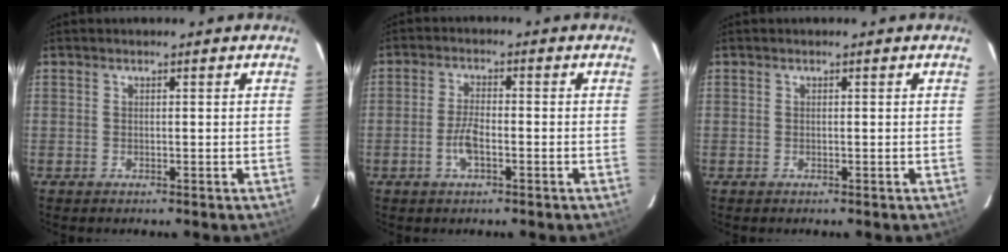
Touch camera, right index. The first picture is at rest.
{"total": 4.1, "force": [-1.6, 1.5, 3.5], "torque": [-0.073, 0.004, -0.031]}
{"total": 0.0}